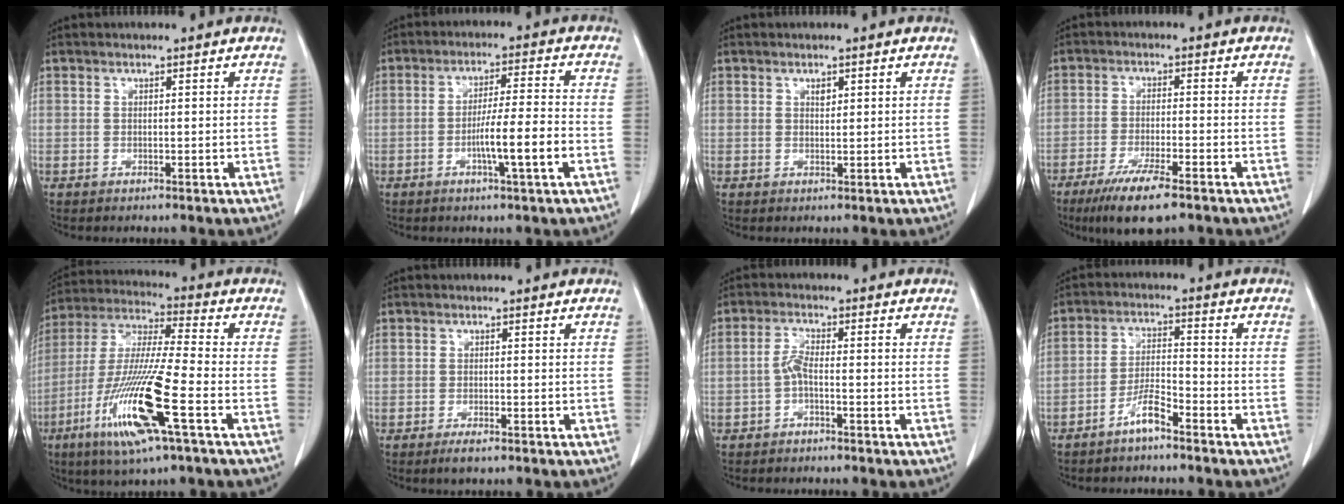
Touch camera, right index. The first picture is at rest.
{"total": 7.5, "force": [-2.5, -0.4, 7.0], "torque": [-0.120, -0.001, -0.041]}
{"total": 0.9, "force": [0.5, 0.4, 0.6], "torque": [-0.010, -0.004, 0.009]}
{"total": 8.8, "force": [-5.9, 1.1, 6.4], "torque": [-0.114, -0.021, -0.096]}
{"total": 16.8, "force": [-6.8, 0.5, 15.4], "torque": [-0.322, -0.025, -0.129]}
{"total": 1.8, "force": [-1.2, 0.3, 1.3], "torque": [-0.023, -0.003, -0.017]}
{"total": 2.6, "force": [-1.0, 0.6, 2.3], "torque": [-0.050, 0.008, -0.019]}
{"total": 4.6, "force": [-3.4, 0.5, 3.0], "torque": [-0.059, 0.005, -0.067]}